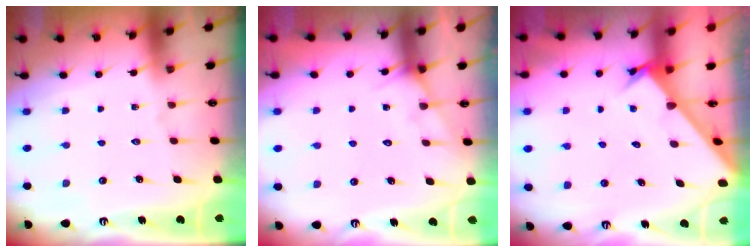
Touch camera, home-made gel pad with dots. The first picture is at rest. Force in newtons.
{"total": 4.6, "press": 4.6, "slide": 0.3}
{"total": 2.4, "press": 2.4, "slide": 0.1}